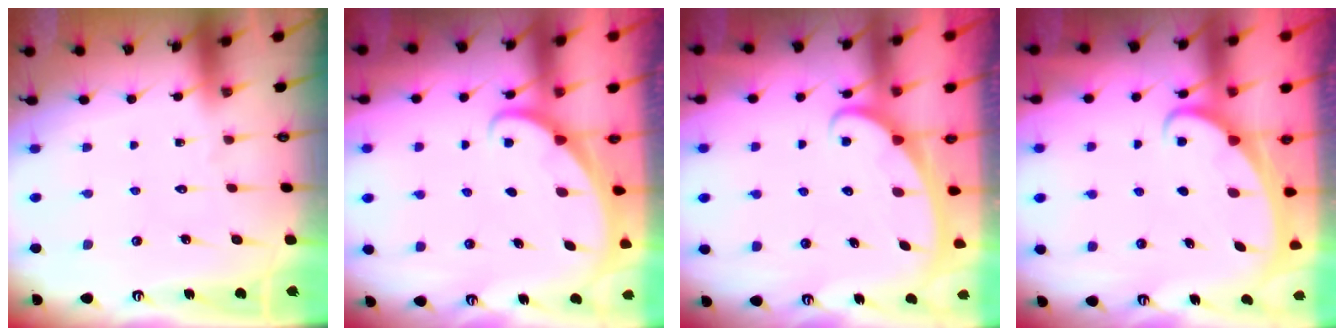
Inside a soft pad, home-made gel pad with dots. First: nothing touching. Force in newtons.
{"total": 1.8, "press": 1.8, "slide": 0.1}
{"total": 2.5, "press": 2.4, "slide": 0.4}
{"total": 2.5, "press": 2.5, "slide": 0.4}